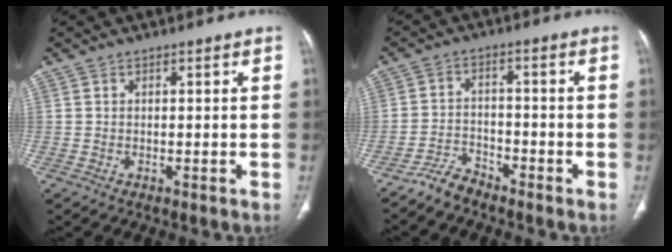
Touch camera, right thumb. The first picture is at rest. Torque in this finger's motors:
{"motor_torque": [2.66, 2.35, -0.24, -0.40, 0.08]}